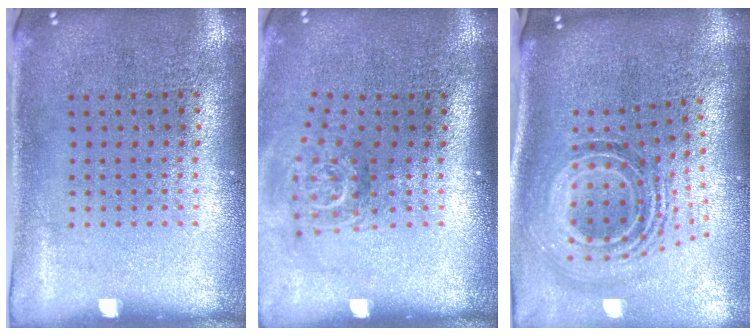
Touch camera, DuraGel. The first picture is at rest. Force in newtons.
{"total": 1.9, "press": 1.3, "slide": 1.4}
{"total": 2.0, "press": 1.4, "slide": 1.3}